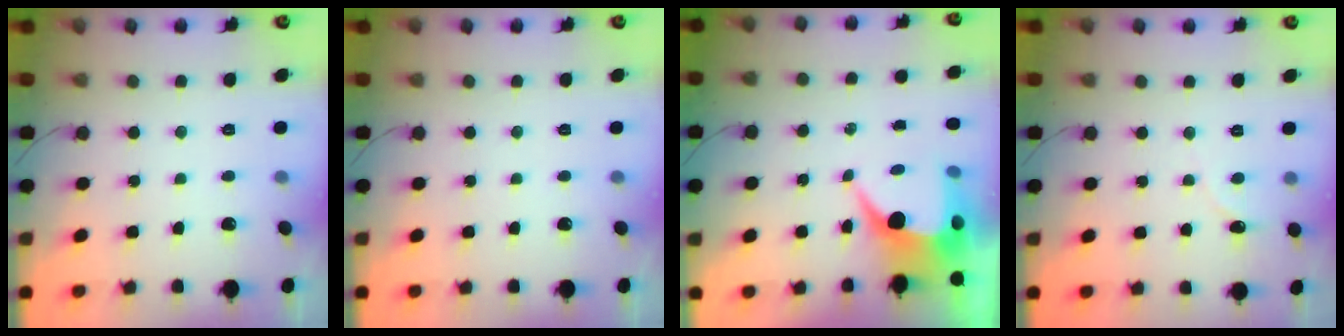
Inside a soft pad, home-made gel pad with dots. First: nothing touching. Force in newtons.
{"total": 0.0}
{"total": 7.4, "press": 7.4, "slide": 0.8}
{"total": 0.0}